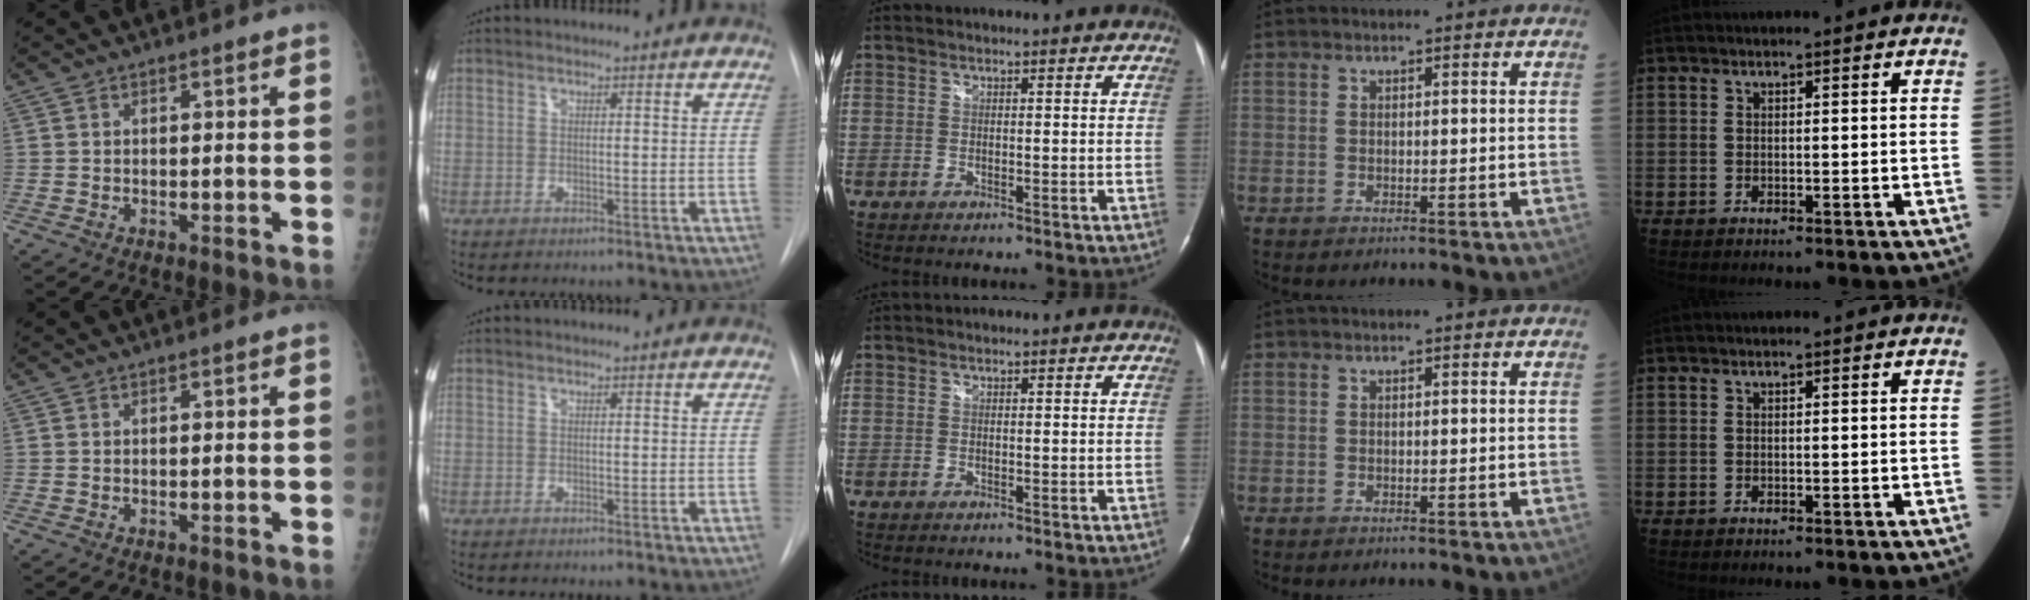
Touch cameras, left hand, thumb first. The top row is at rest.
{}